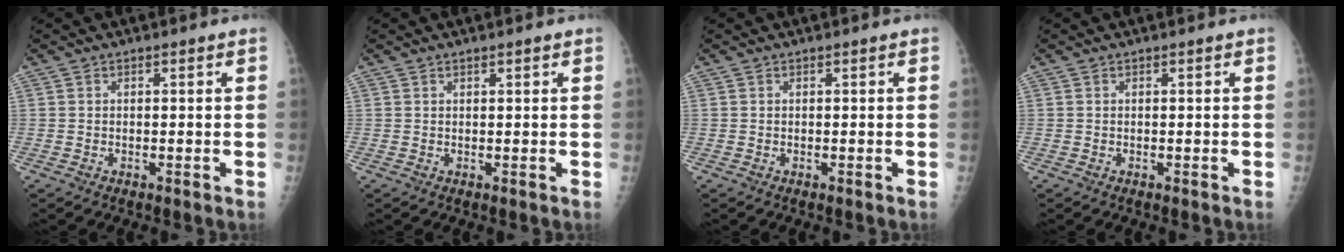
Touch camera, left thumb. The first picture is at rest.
{"total": 0.8, "force": [0.6, 0.2, 0.5], "torque": [-0.007, -0.001, 0.009]}
{"total": 0.0}
{"total": 0.0}